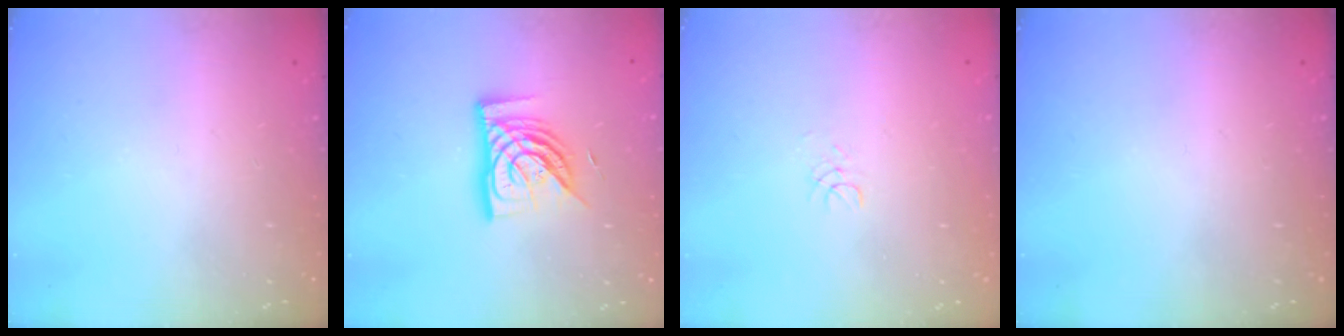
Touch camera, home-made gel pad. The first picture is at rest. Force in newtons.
{"total": 13.8, "press": 13.7, "slide": 1.3}
{"total": 1.7, "press": 1.7, "slide": 0.2}
{"total": 0.0}